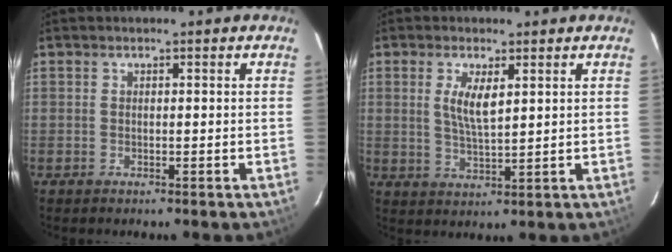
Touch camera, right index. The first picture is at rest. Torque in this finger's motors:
{"motor_torque": [0.12, 0.10, 0.12, 0.09]}